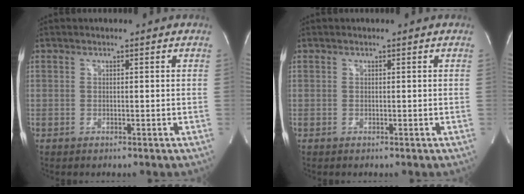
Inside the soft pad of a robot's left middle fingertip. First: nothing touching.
{"total": 0.0}